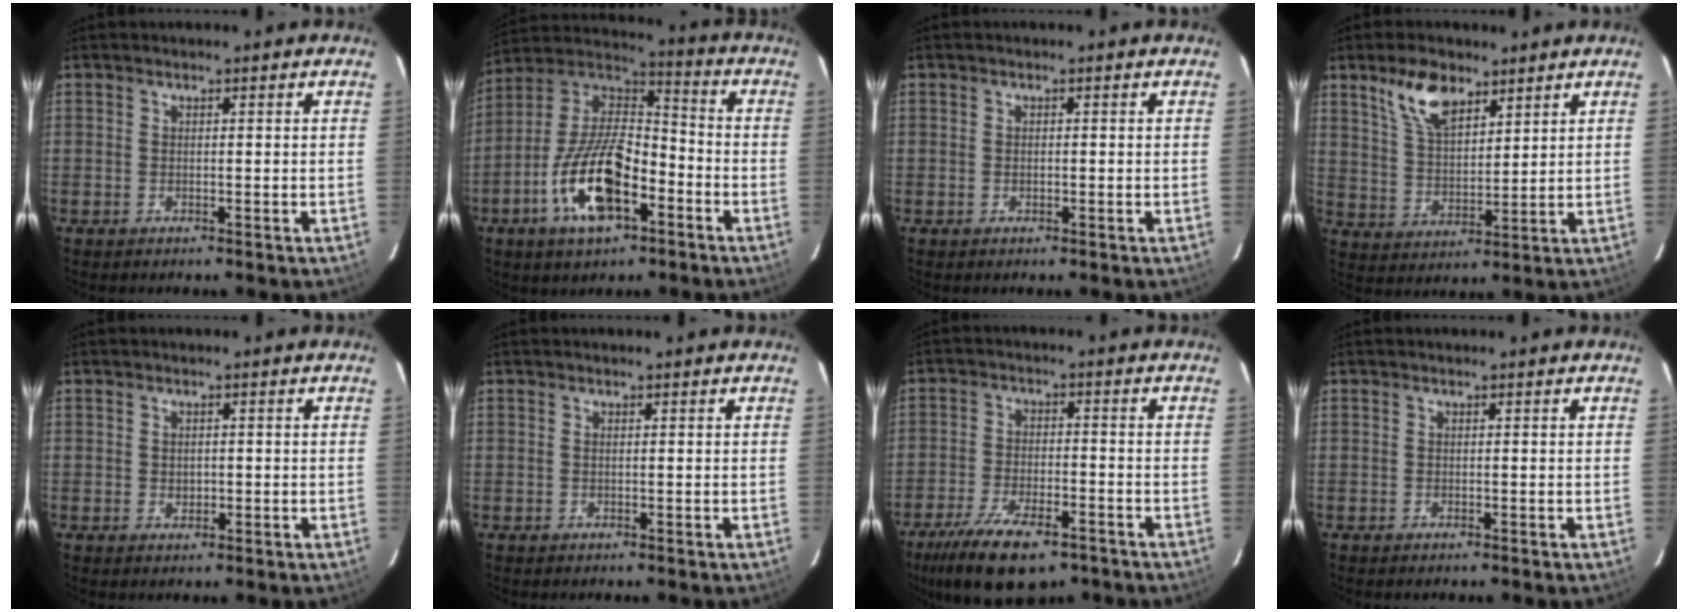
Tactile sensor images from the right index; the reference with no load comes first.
{"total": 17.9, "force": [-7.6, 8.1, 14.0], "torque": [-0.280, 0.002, -0.141]}
{"total": 0.6, "force": [-0.2, 0.5, 0.3], "torque": [-0.004, 0.000, -0.002]}
{"total": 9.5, "force": [6.1, 4.5, 5.8], "torque": [-0.107, 0.013, 0.122]}
{"total": 1.7, "force": [-0.1, 1.5, 0.8], "torque": [-0.011, 0.001, 0.000]}
{"total": 0.0}
{"total": 15.1, "force": [-10.4, 5.9, 9.2], "torque": [-0.198, -0.032, -0.174]}
{"total": 0.0}